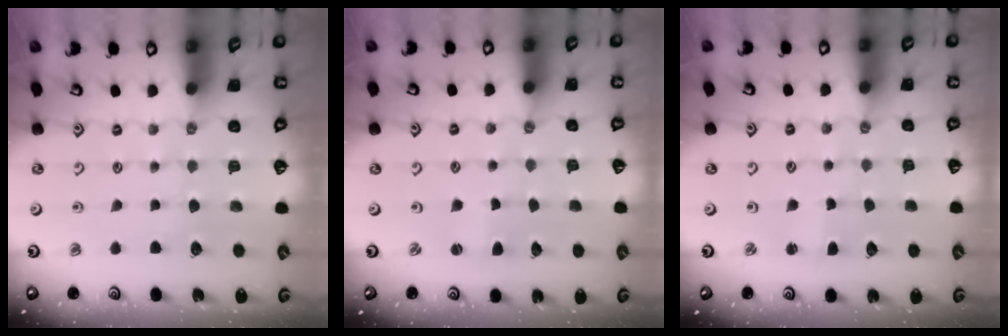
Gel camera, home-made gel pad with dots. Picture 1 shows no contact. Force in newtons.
{"total": 0.7, "press": 0.7, "slide": 0.1}
{"total": 1.6, "press": 1.6, "slide": 0.3}